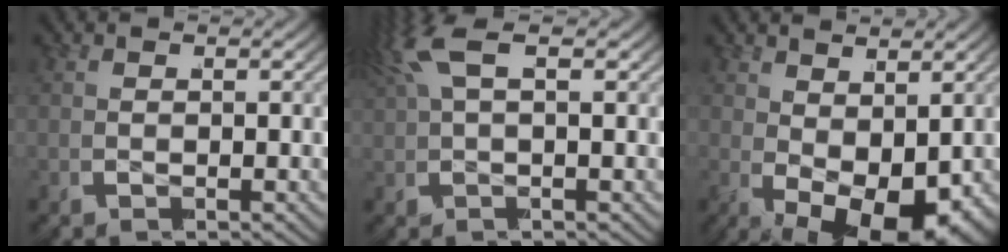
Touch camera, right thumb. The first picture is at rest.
{"total": 2.7, "force": [1.5, 0.3, 2.3], "torque": [-0.048, 0.021, 0.022]}
{"total": 10.7, "force": [-3.4, 6.6, 7.8], "torque": [-0.139, -0.043, -0.039]}